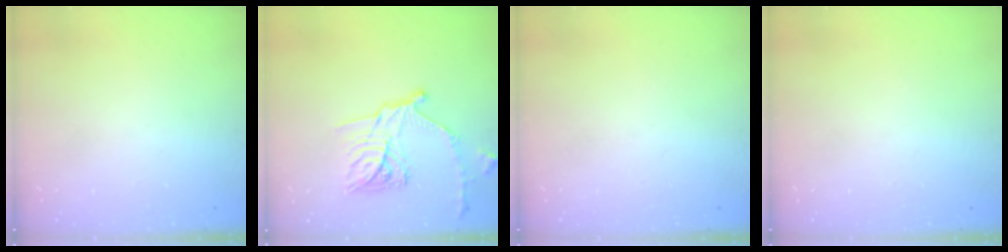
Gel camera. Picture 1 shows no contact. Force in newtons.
{"total": 16.7, "press": 16.6, "slide": 0.6}
{"total": 0.0}
{"total": 0.0}